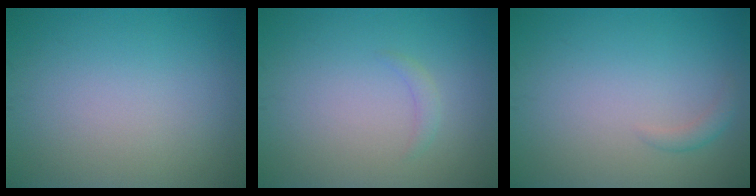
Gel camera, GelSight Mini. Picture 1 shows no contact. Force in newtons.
{"total": 0.8, "press": 0.8, "slide": 0.1}
{"total": 1.0, "press": 1.0, "slide": 0.0}